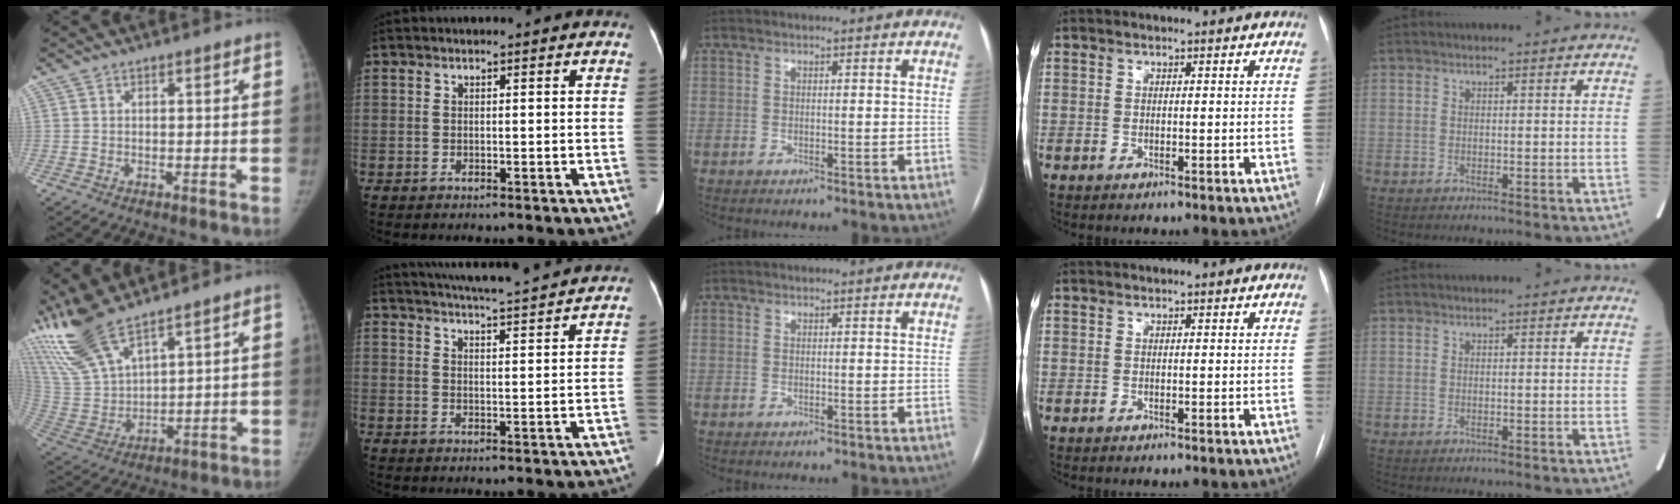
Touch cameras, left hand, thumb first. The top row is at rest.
{"thumb": {"total": 15.3, "force": [12.1, 4.1, 8.4], "torque": [-0.174, -0.048, 0.260]}, "index": {"total": 15.0, "force": [13.8, 0.1, 5.7], "torque": [-0.100, 0.012, 0.185]}}